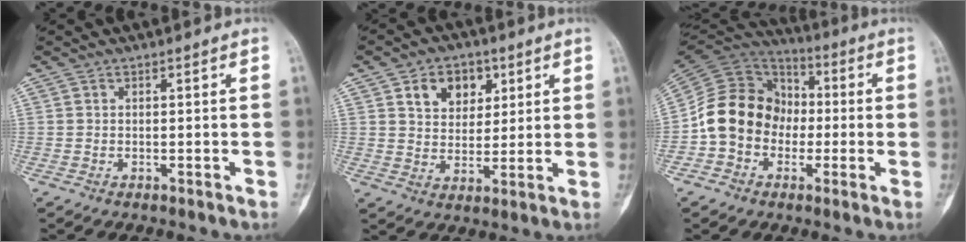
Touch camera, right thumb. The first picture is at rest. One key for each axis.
{"total": 8.8, "fx": 3.8, "fy": 6.5, "fz": 4.6, "tx": -0.036, "ty": -0.015, "tz": 0.063}
{"total": 15.3, "fx": -2.3, "fy": 13.0, "fz": 7.9, "tx": -0.114, "ty": 0.043, "tz": -0.051}